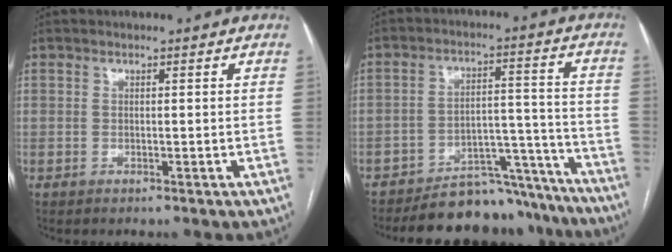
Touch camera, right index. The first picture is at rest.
{"total": 14.6, "force": [-13.7, 4.2, 2.4], "torque": [-0.007, 0.044, -0.195]}